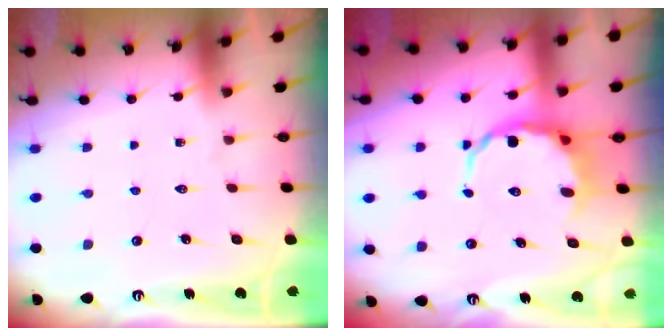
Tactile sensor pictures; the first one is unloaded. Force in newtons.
{"total": 8.1, "press": 7.7, "slide": 2.5}